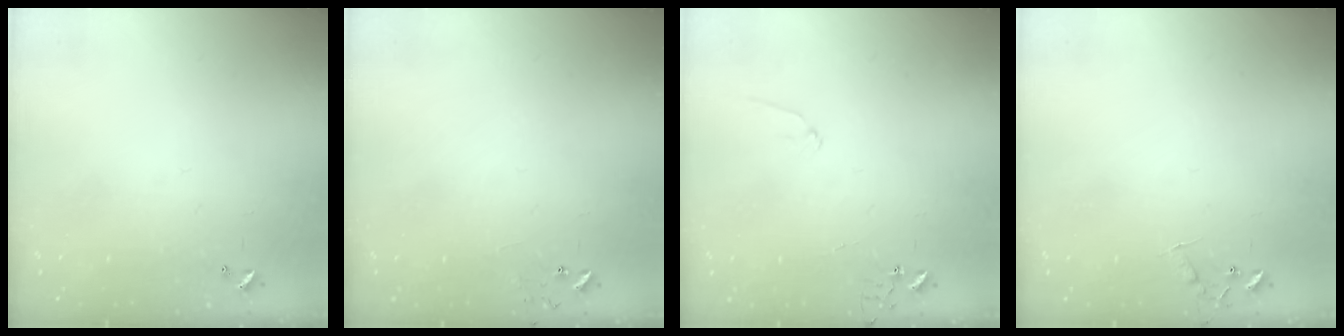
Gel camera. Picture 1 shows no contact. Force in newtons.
{"total": 7.0, "press": 7.0, "slide": 0.5}
{"total": 6.5, "press": 6.5, "slide": 0.6}
{"total": 6.5, "press": 6.5, "slide": 0.6}